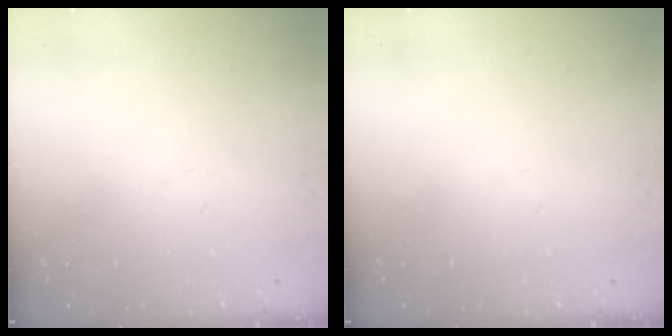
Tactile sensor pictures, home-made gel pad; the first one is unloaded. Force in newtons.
{"total": 0.0}